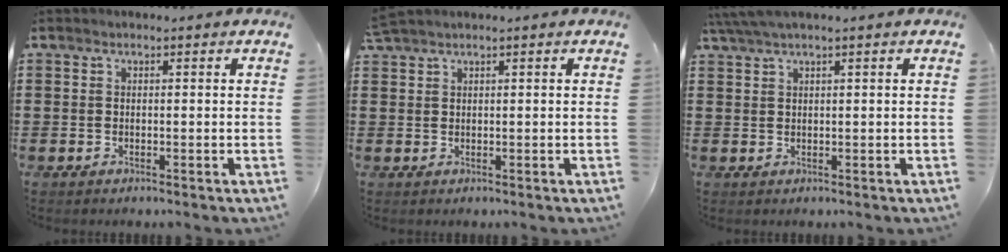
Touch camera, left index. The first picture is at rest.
{"total": 1.3, "force": [1.1, -0.1, 0.6], "torque": [-0.013, 0.000, 0.022]}
{"total": 2.1, "force": [1.2, 0.0, 1.7], "torque": [-0.033, -0.001, 0.023]}